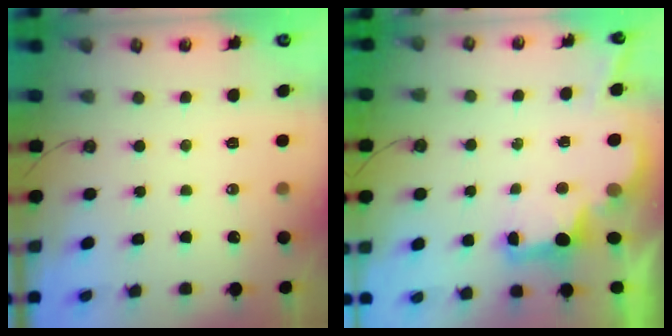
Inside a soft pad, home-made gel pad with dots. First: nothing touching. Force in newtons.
{"total": 2.7, "press": 2.5, "slide": 0.9}